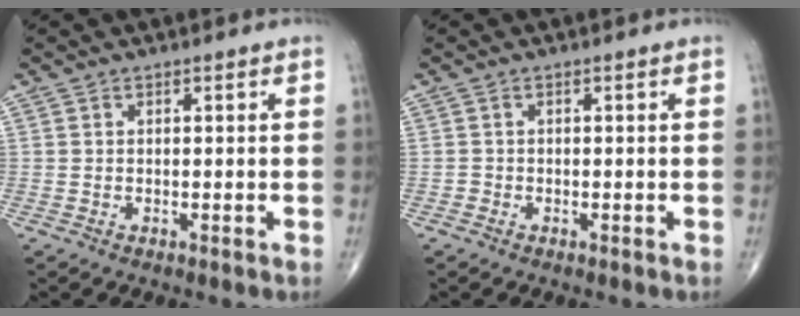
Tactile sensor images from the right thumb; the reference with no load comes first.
{"total": 0.6, "force": [-0.3, 0.5, 0.0], "torque": [0.000, 0.003, -0.007]}